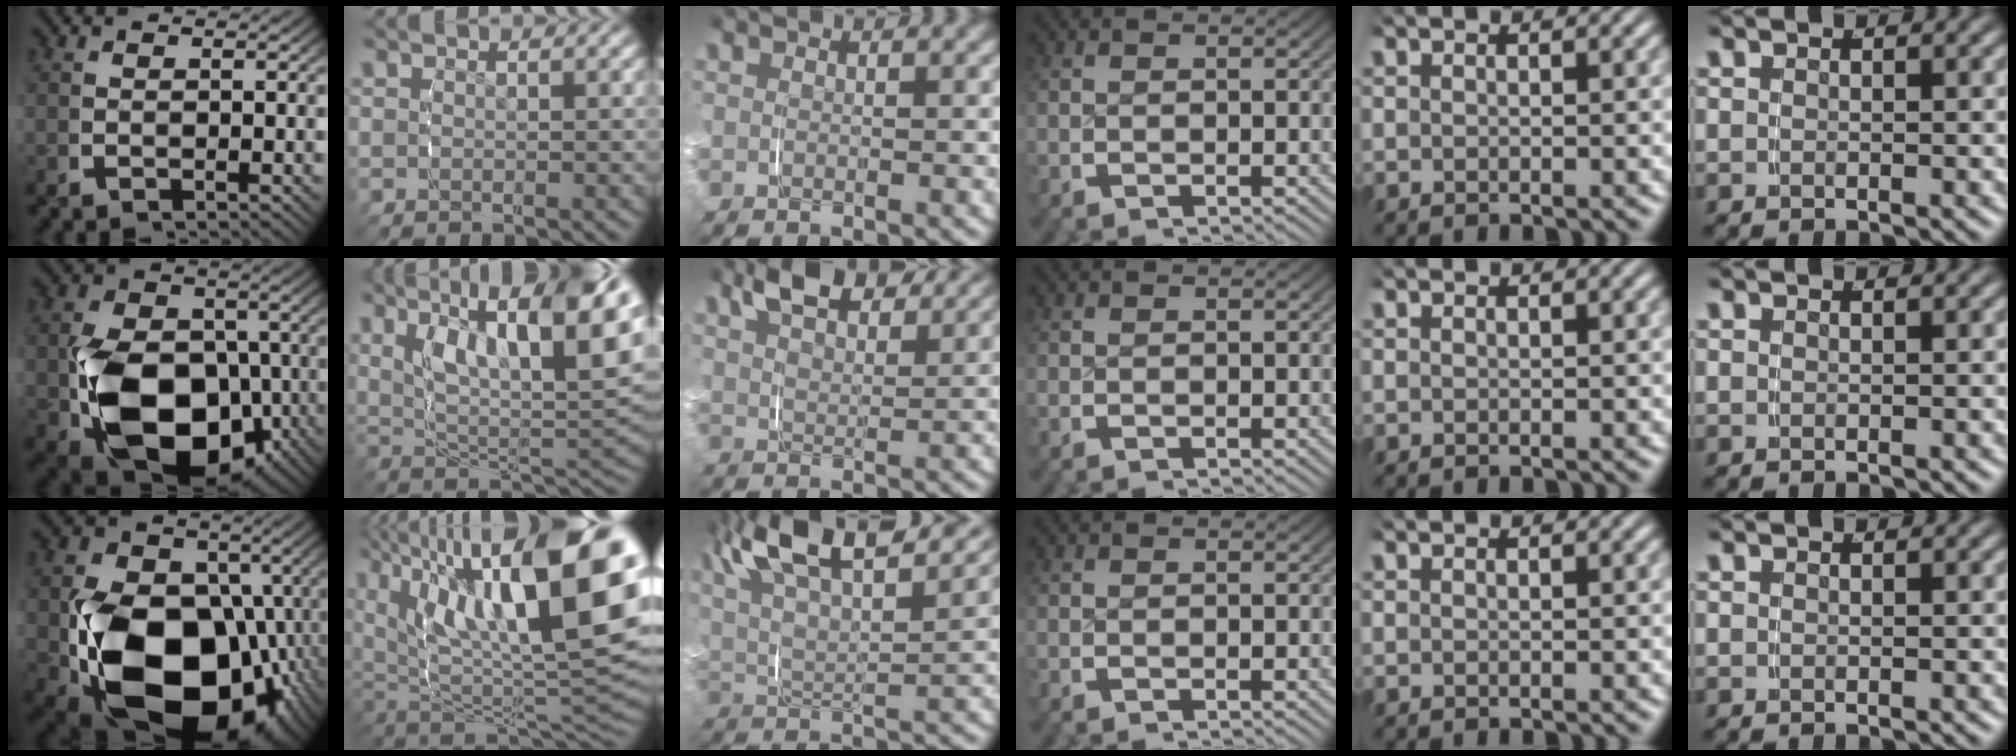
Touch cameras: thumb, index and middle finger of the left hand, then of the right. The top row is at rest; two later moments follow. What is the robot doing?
{"motion": "grasp_and_lifting", "object": "key"}